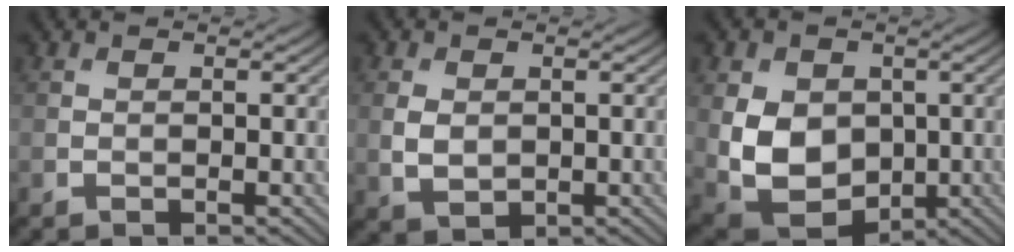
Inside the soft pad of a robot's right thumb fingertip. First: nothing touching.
{"total": 3.4, "force": [0.2, 2.5, 2.3], "torque": [-0.057, -0.004, 0.006]}
{"total": 10.2, "force": [-0.1, 7.8, 6.6], "torque": [-0.156, -0.015, -0.004]}